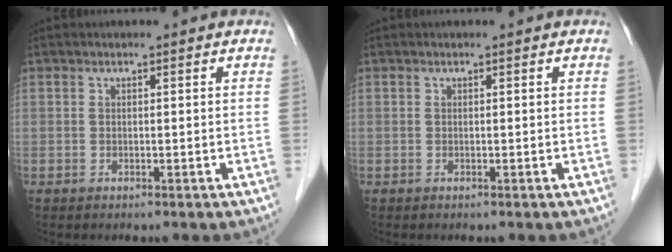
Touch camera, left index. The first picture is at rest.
{"total": 0.0}